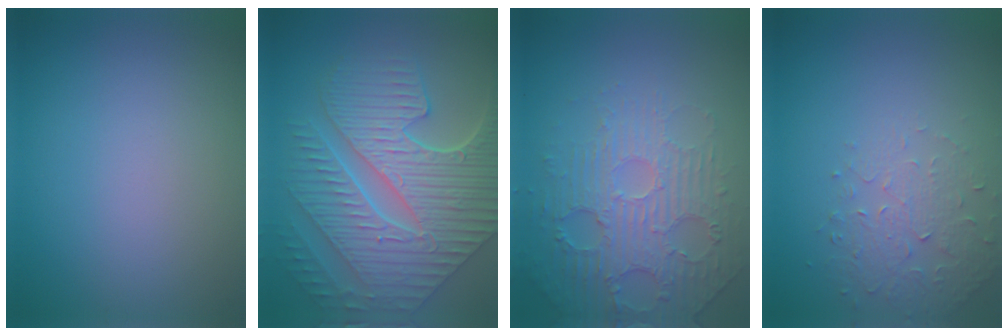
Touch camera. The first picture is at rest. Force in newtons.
{"total": 9.7, "press": 7.6, "slide": 6.1}
{"total": 5.3, "press": 3.8, "slide": 3.6}
{"total": 1.9, "press": 1.5, "slide": 1.1}